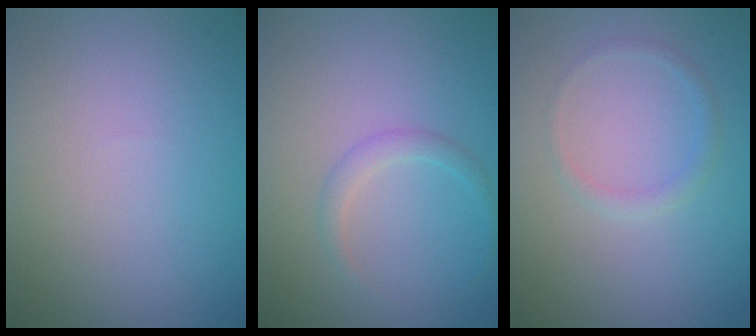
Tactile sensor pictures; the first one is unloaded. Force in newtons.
{"total": 1.4, "press": 1.4, "slide": 0.1}
{"total": 1.2, "press": 1.2, "slide": 0.0}